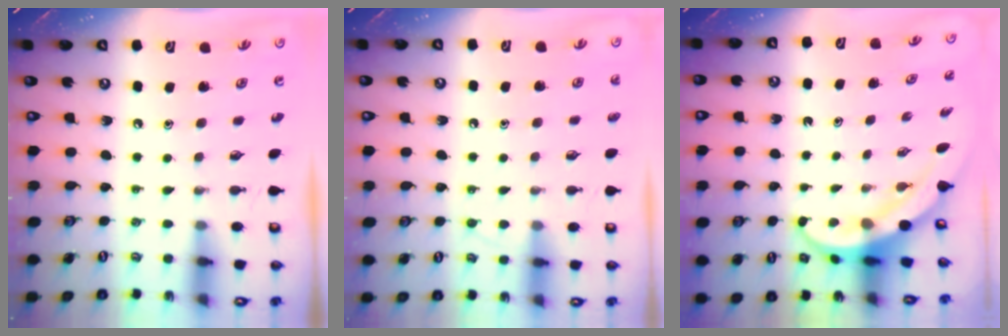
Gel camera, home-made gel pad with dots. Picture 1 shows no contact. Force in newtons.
{"total": 5.6, "press": 5.6, "slide": 0.5}
{"total": 4.4, "press": 4.4, "slide": 0.5}